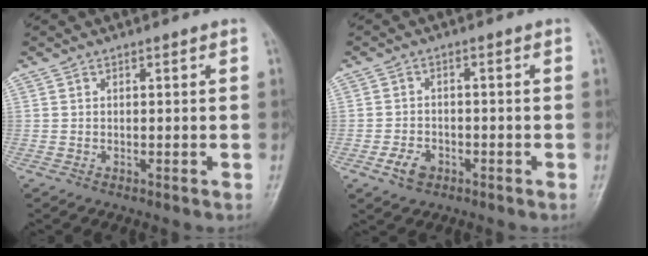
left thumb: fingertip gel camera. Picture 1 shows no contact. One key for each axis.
{"total": 4.1, "fx": -2.1, "fy": 2.9, "fz": 2.2, "tx": -0.033, "ty": 0.010, "tz": -0.035}